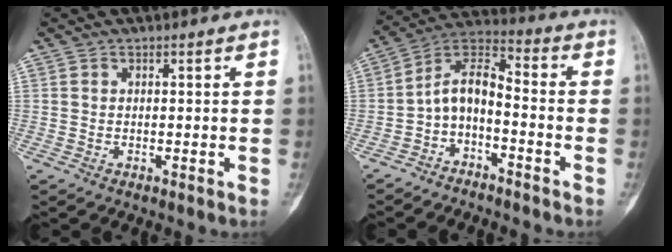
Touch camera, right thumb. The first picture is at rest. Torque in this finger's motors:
{"motor_torque": [0.09, 0.09, 0.50, -0.43, 0.03]}